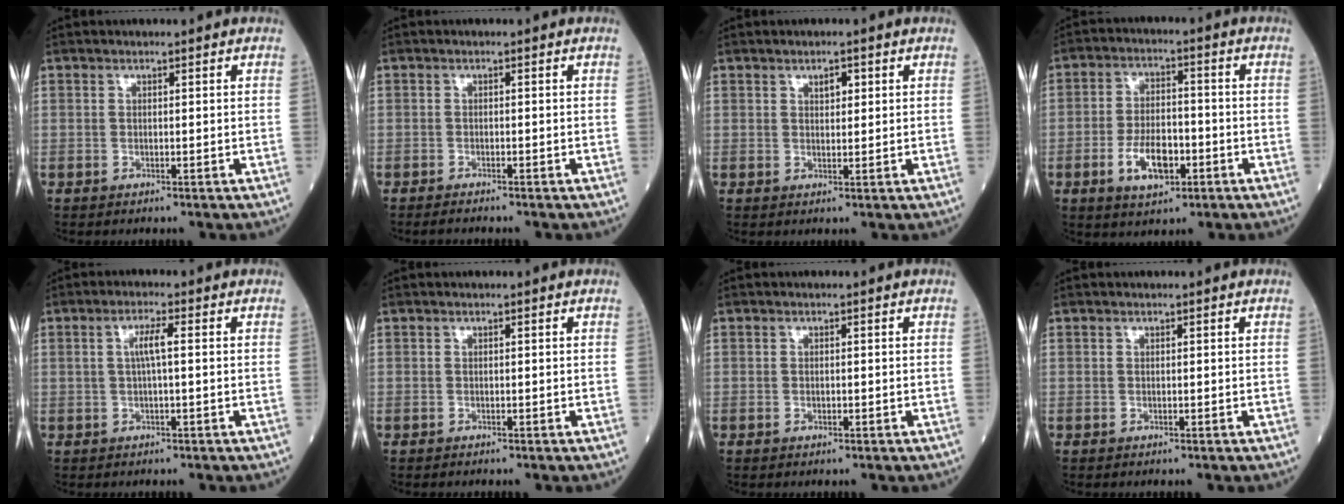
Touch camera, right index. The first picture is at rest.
{"total": 1.7, "force": [-1.6, -0.1, 0.6], "torque": [-0.012, -0.002, -0.025]}
{"total": 1.7, "force": [0.9, 0.8, 1.3], "torque": [-0.019, -0.001, 0.015]}
{"total": 8.1, "force": [-3.0, 3.8, 6.4], "torque": [-0.123, 0.004, -0.051]}
{"total": 3.1, "force": [0.3, 0.2, 3.1], "torque": [-0.061, 0.005, 0.007]}
{"total": 0.0}
{"total": 0.6, "force": [-0.2, 0.4, 0.5], "torque": [-0.010, 0.000, -0.004]}
{"total": 0.0}